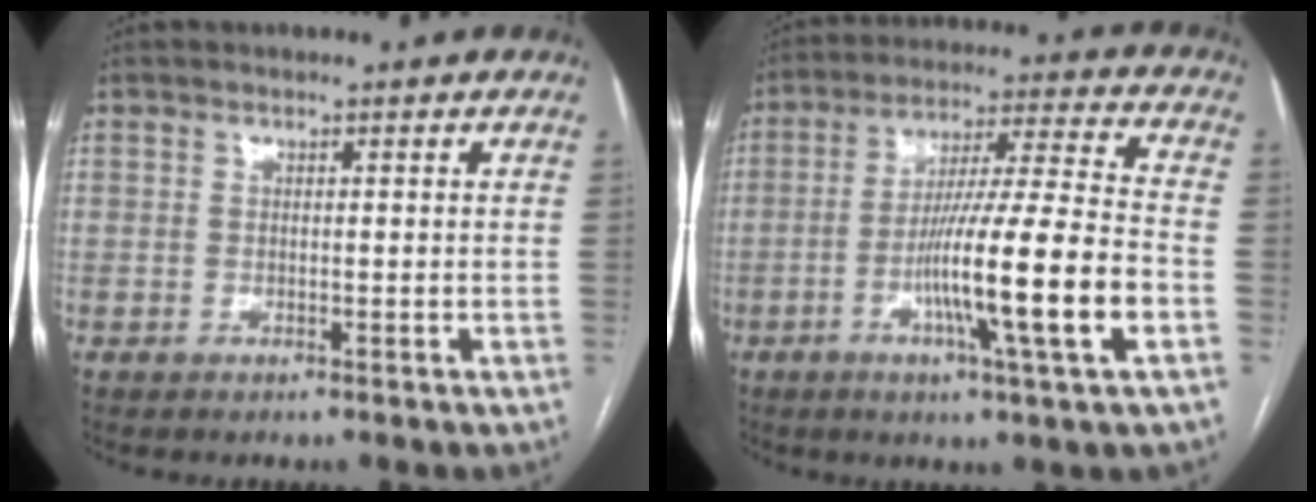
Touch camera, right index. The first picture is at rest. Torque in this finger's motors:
{"motor_torque": [2.14, 0.00, 1.05, 0.21]}